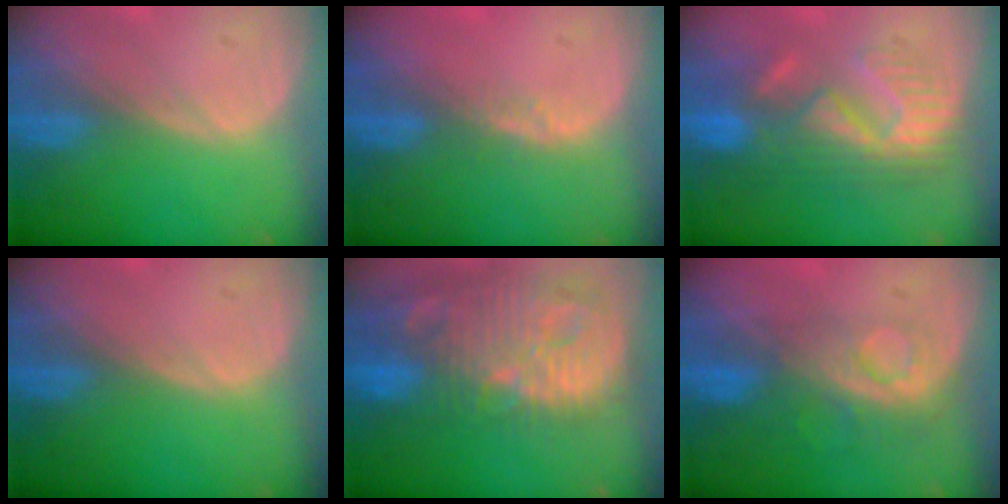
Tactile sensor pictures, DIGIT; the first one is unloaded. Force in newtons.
{"total": 1.9, "press": 1.4, "slide": 1.3}
{"total": 9.2, "press": 9.1, "slide": 1.7}
{"total": 0.0}
{"total": 14.5, "press": 12.7, "slide": 7.1}
{"total": 8.5, "press": 7.1, "slide": 4.6}